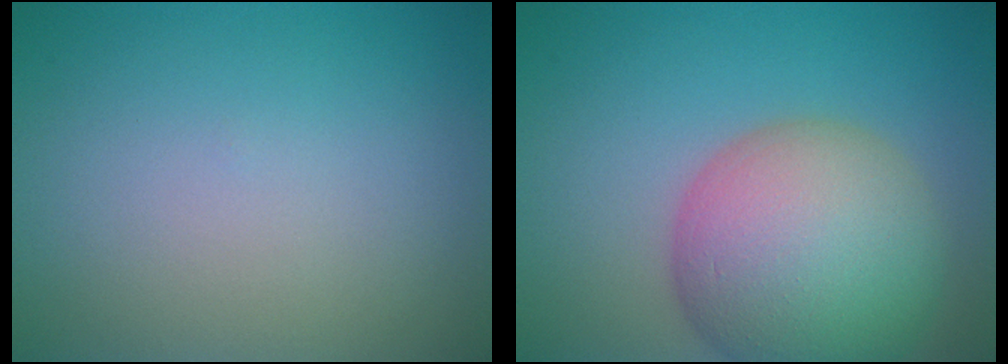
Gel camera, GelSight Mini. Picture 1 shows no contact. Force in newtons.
{"total": 11.0, "press": 10.9, "slide": 0.6}